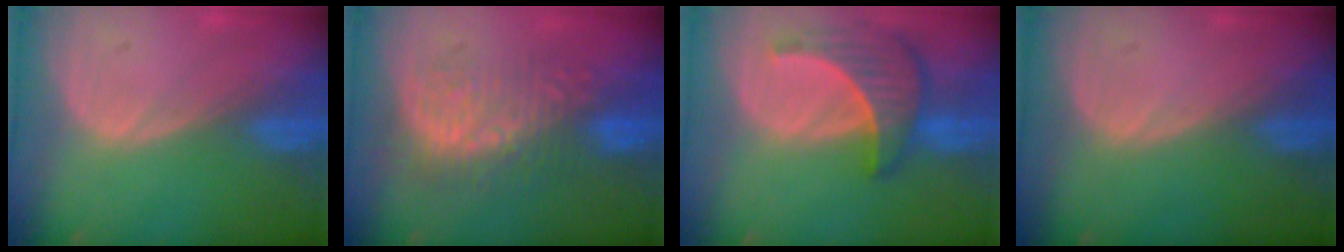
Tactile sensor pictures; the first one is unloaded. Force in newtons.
{"total": 9.0, "press": 8.6, "slide": 2.8}
{"total": 6.8, "press": 6.8, "slide": 0.7}
{"total": 0.0}